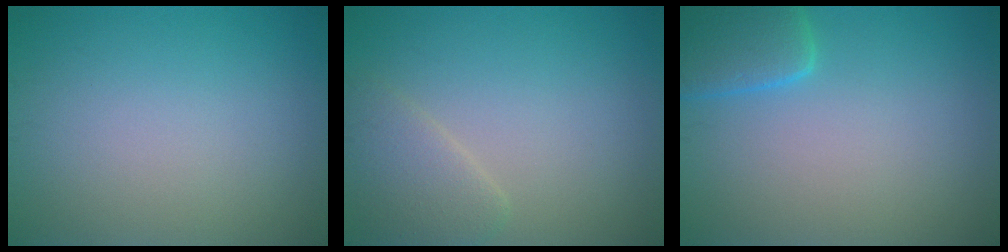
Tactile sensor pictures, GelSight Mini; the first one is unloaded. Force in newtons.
{"total": 2.5, "press": 2.5, "slide": 0.1}
{"total": 3.9, "press": 3.9, "slide": 0.4}